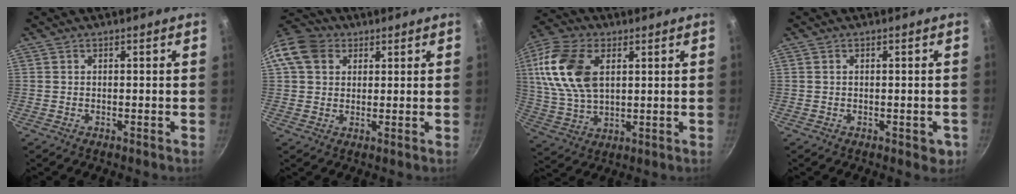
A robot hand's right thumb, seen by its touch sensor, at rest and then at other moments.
{"total": 9.6, "force": [3.1, 7.6, 4.9], "torque": [-0.073, 0.013, 0.042]}
{"total": 16.4, "force": [4.2, 10.0, 12.3], "torque": [-0.234, -0.003, 0.083]}
{"total": 3.1, "force": [-0.8, 1.7, 2.4], "torque": [-0.014, 0.004, -0.008]}